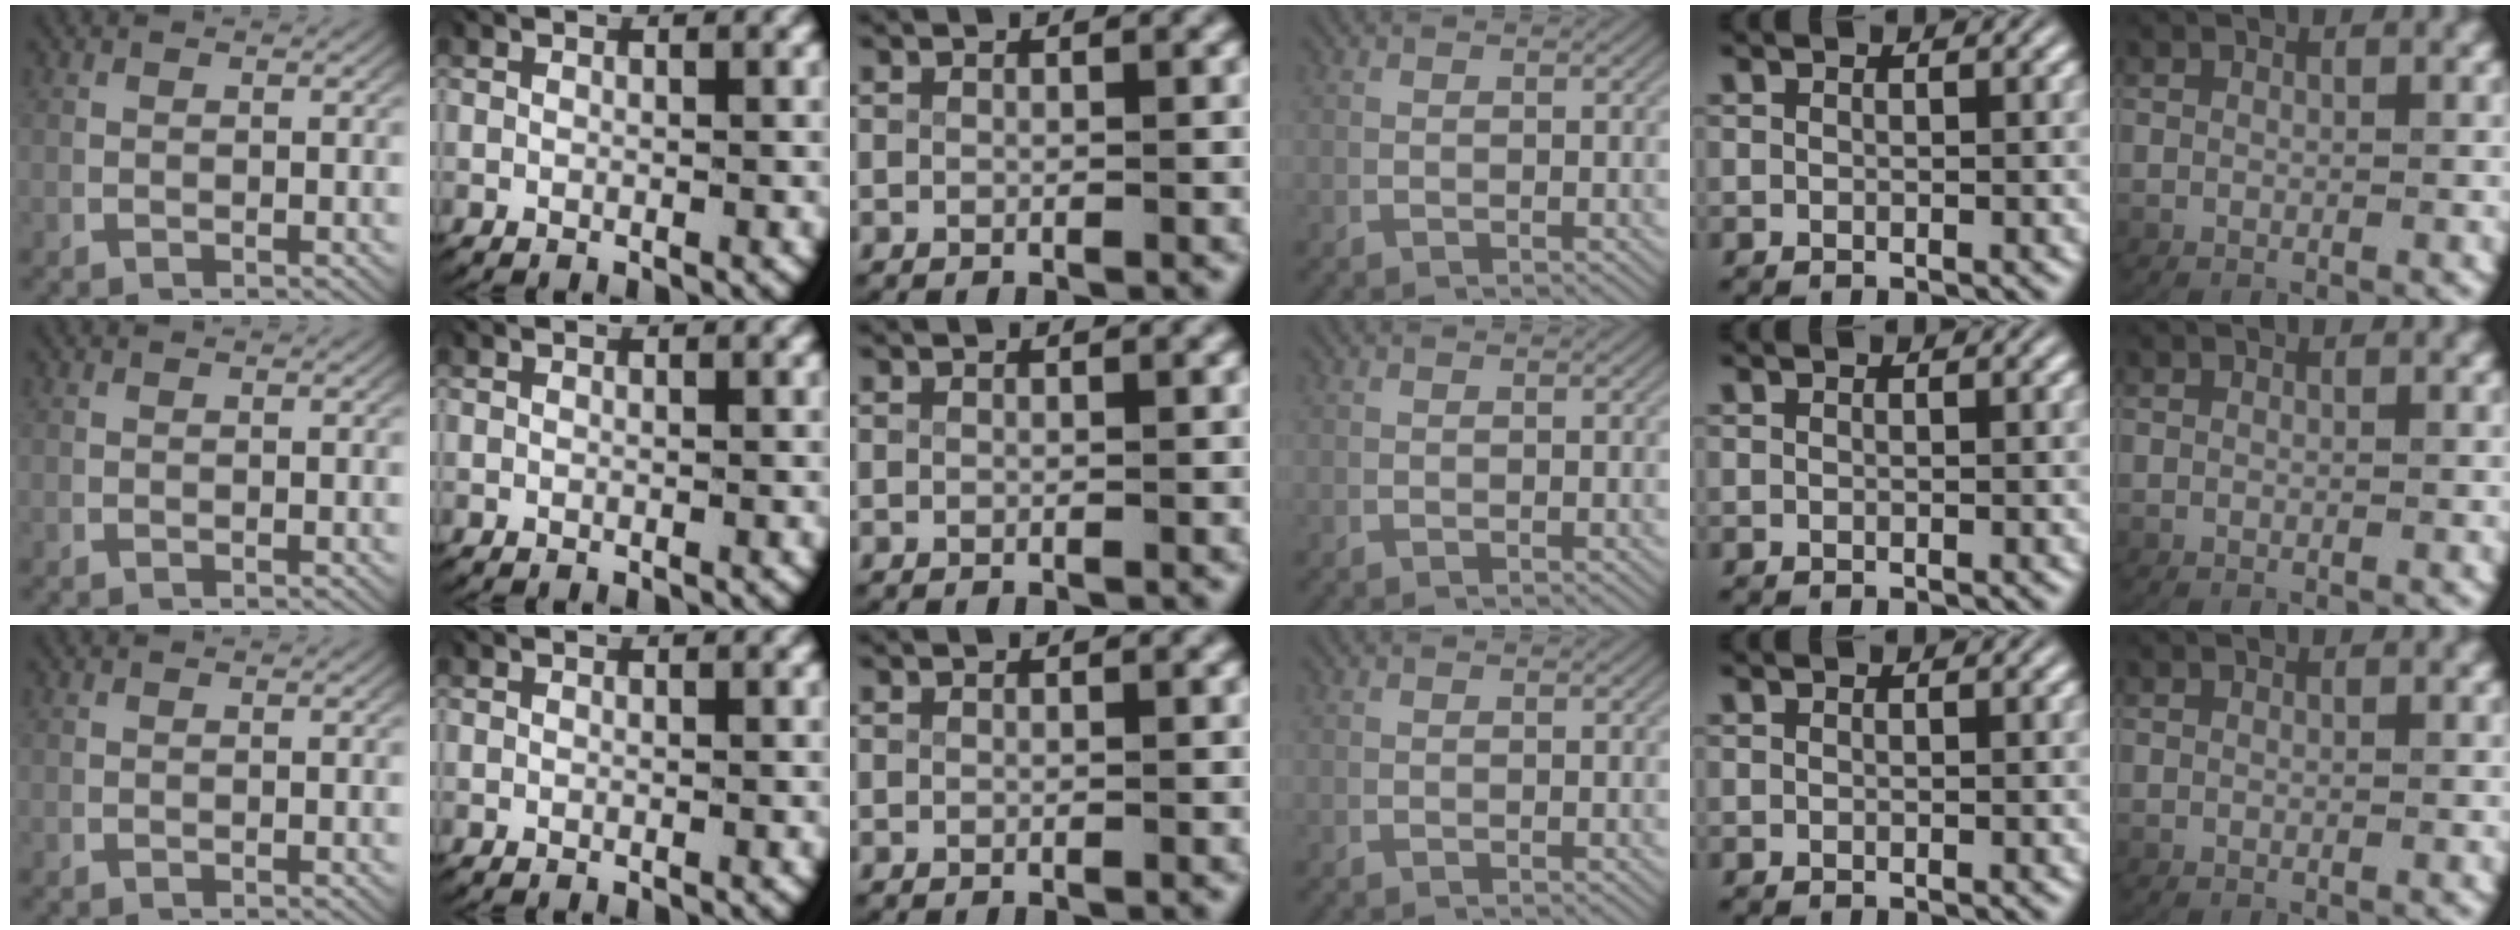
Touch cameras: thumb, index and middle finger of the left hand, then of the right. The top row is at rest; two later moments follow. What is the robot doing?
{"motion": "lift_and_place", "object": "keyboard"}